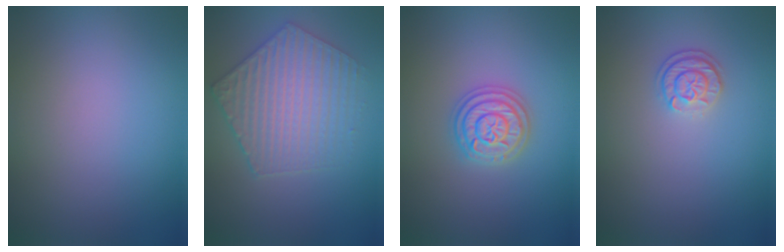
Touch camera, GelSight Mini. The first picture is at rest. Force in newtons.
{"total": 4.5, "press": 4.1, "slide": 2.0}
{"total": 3.5, "press": 3.4, "slide": 0.6}
{"total": 1.8, "press": 1.5, "slide": 0.9}